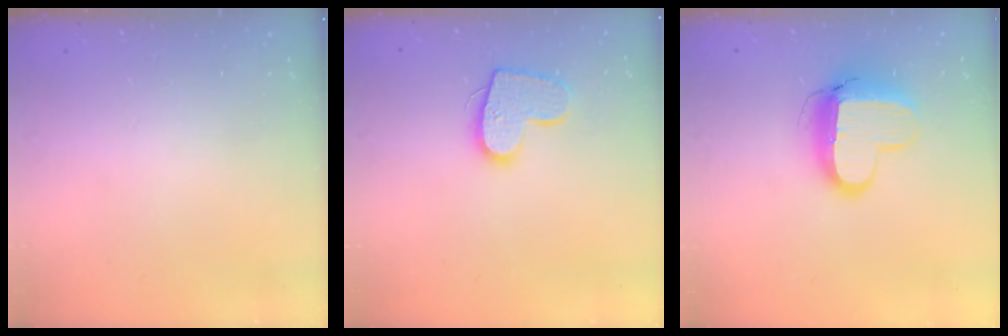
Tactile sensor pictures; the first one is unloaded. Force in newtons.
{"total": 13.0, "press": 13.0, "slide": 0.9}
{"total": 13.3, "press": 13.3, "slide": 1.0}